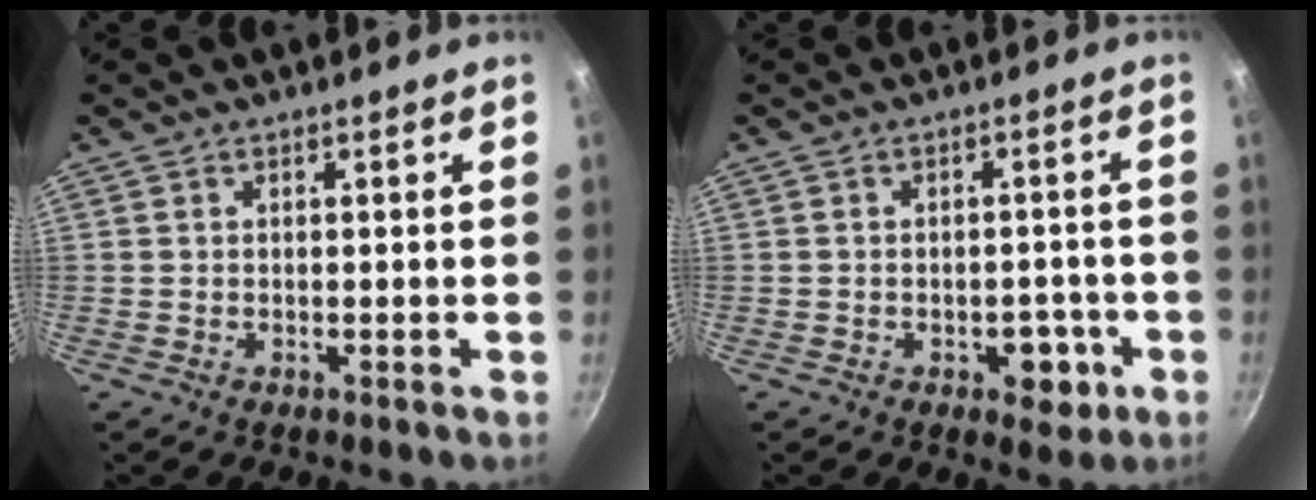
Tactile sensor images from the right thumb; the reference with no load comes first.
{"total": 5.5, "force": [-2.1, 3.4, 3.8], "torque": [-0.023, 0.015, -0.022]}